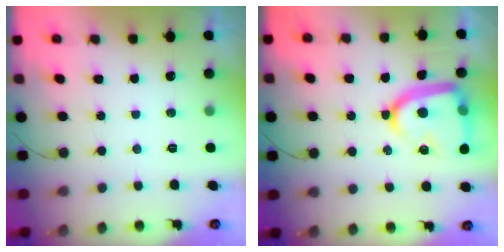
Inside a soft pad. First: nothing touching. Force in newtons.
{"total": 17.2, "press": 17.2, "slide": 1.6}